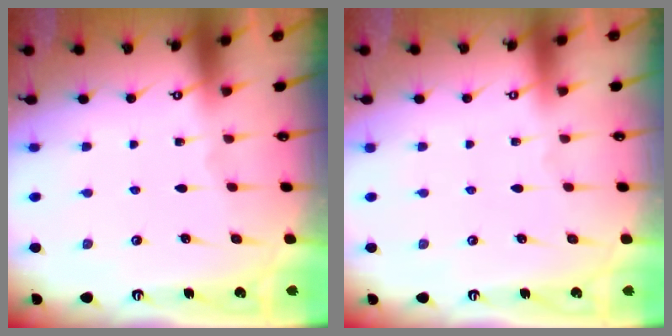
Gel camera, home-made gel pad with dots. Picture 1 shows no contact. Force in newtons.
{"total": 4.0, "press": 4.0, "slide": 0.1}